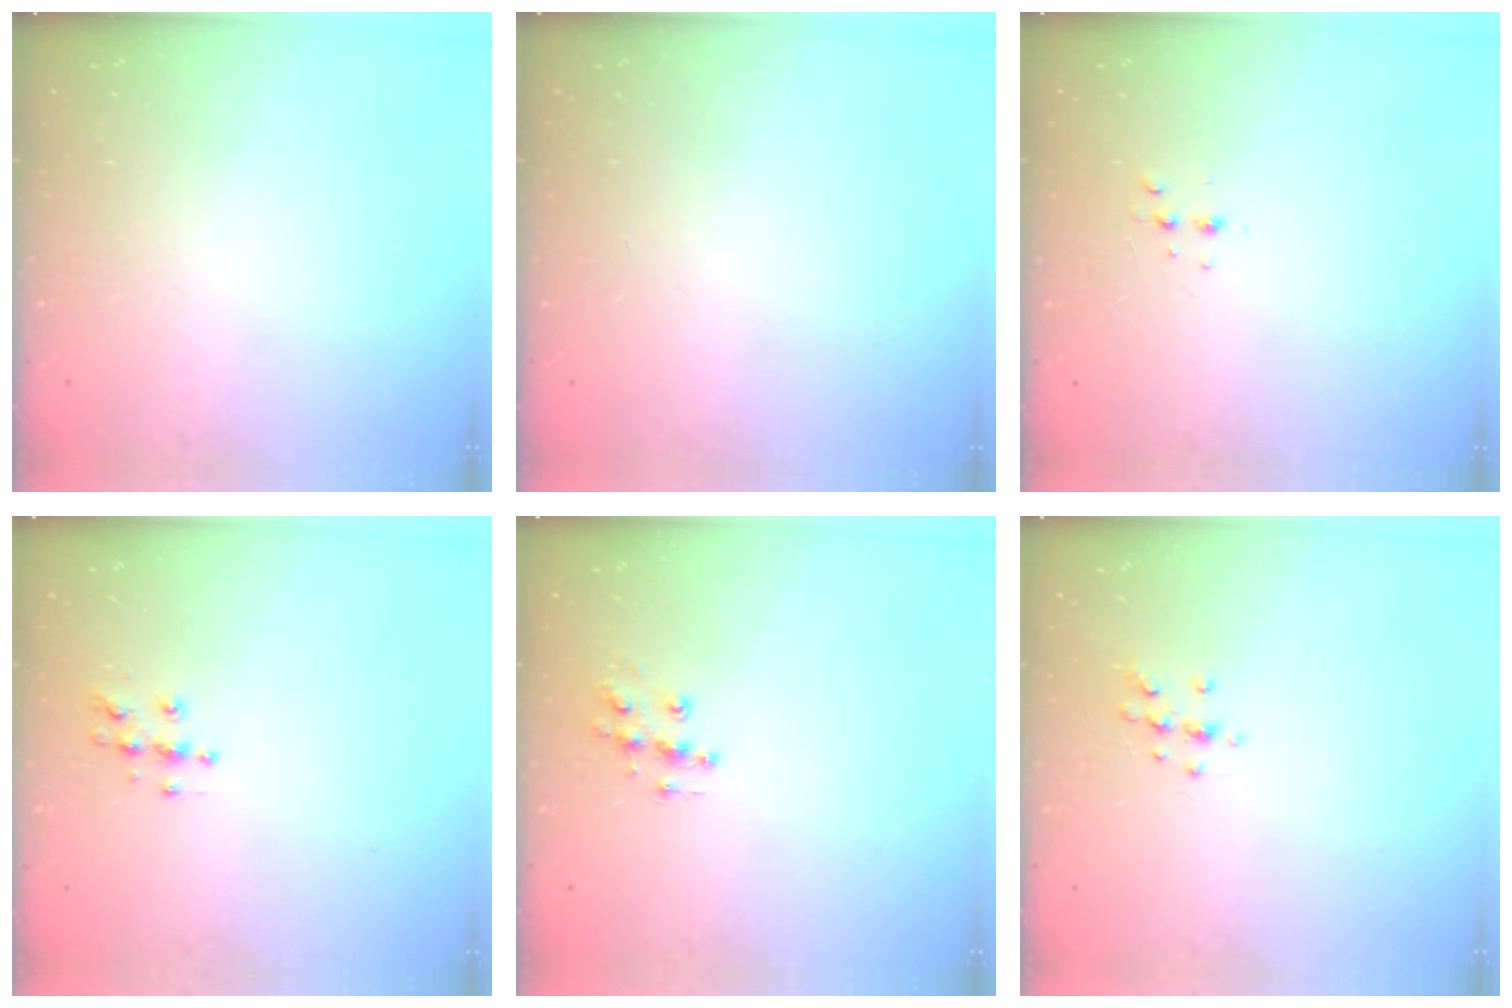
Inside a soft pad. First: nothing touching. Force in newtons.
{"total": 0.0}
{"total": 3.5, "press": 3.4, "slide": 0.5}
{"total": 5.4, "press": 5.4, "slide": 0.4}
{"total": 9.0, "press": 9.0, "slide": 0.5}
{"total": 6.5, "press": 6.2, "slide": 2.1}